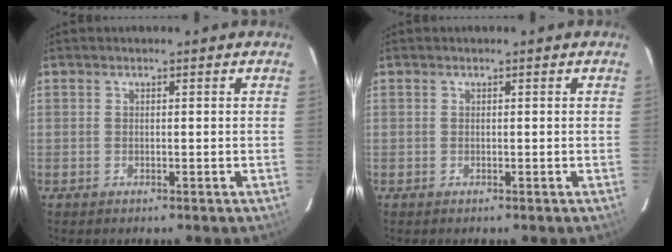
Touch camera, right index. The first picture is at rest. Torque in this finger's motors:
{"motor_torque": [0.00, 0.00, 0.01, 0.01]}